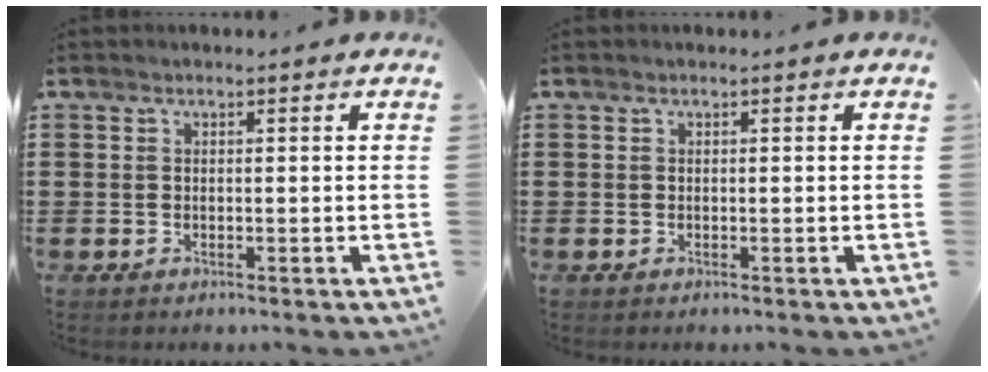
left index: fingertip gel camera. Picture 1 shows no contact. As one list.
[{"total": 0.0}]